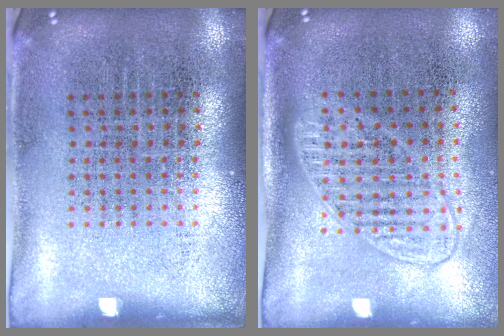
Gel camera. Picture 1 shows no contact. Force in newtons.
{"total": 1.4, "press": 1.2, "slide": 0.7}